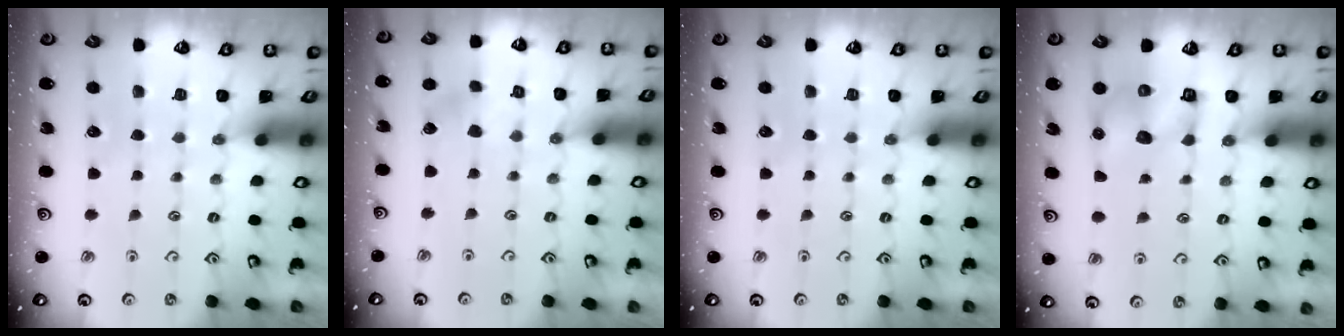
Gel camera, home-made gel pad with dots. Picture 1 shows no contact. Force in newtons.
{"total": 4.1, "press": 4.1, "slide": 0.4}
{"total": 0.0}
{"total": 6.4, "press": 6.4, "slide": 0.7}